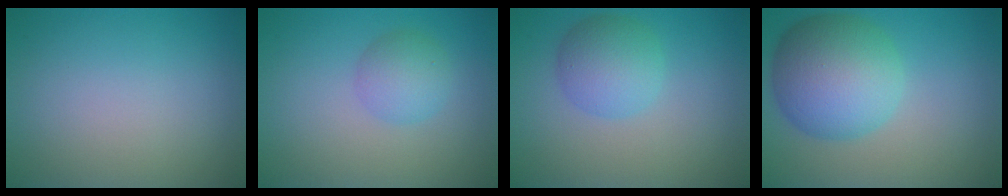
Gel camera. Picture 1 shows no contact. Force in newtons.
{"total": 2.7, "press": 2.7, "slide": 0.1}
{"total": 3.9, "press": 3.9, "slide": 0.1}
{"total": 8.5, "press": 8.5, "slide": 0.1}